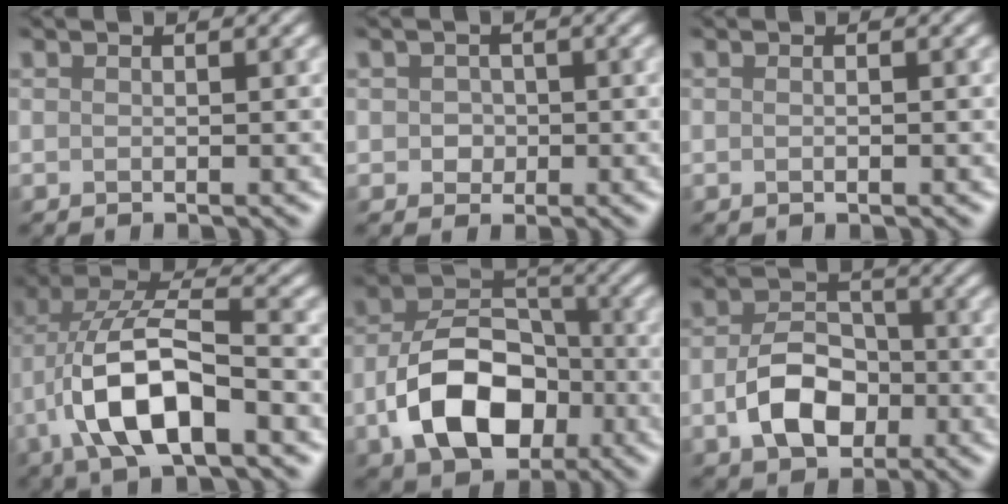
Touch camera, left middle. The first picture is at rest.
{"total": 1.5, "force": [0.2, 1.5, 0.0], "torque": [0.016, 0.009, -0.010]}
{"total": 1.2, "force": [0.1, 0.6, 1.0], "torque": [-0.004, 0.011, -0.011]}
{"total": 9.1, "force": [-2.6, 3.8, 7.8], "torque": [-0.164, 0.013, -0.051]}
{"total": 9.3, "force": [-3.2, 6.2, 6.1], "torque": [-0.115, 0.008, -0.060]}
{"total": 5.4, "force": [-1.6, 3.7, 3.5], "torque": [-0.068, 0.003, -0.030]}